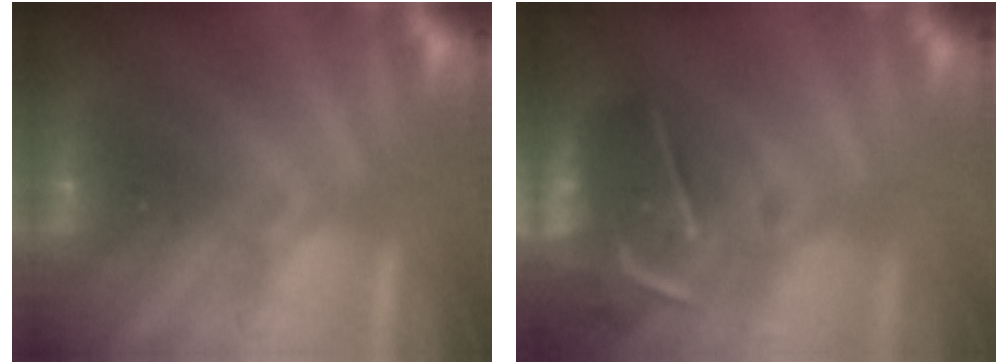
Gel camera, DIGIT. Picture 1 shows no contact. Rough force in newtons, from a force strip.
{"total": 7.9}